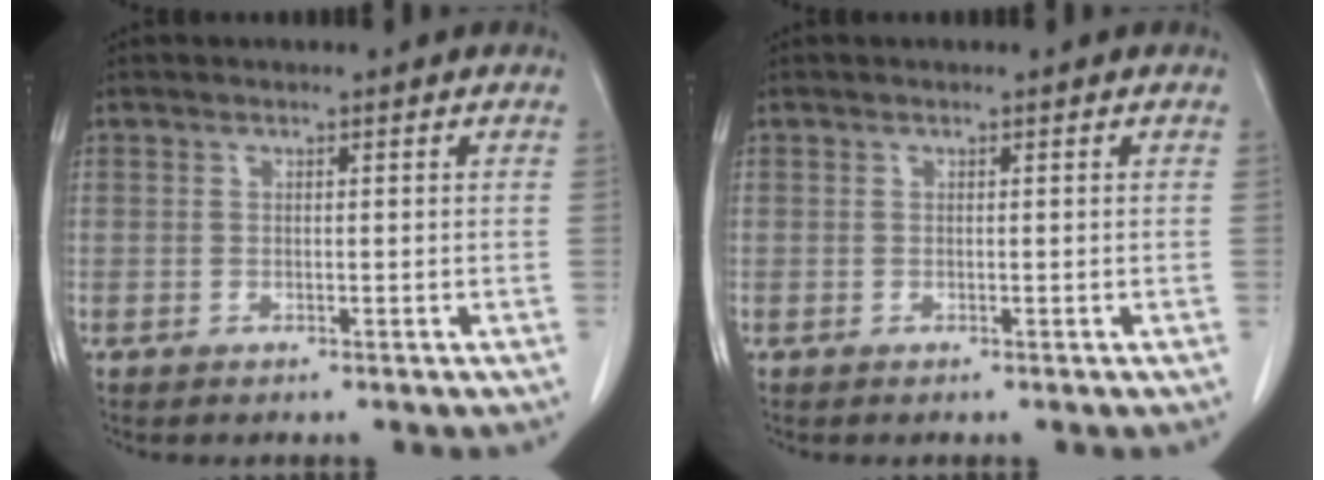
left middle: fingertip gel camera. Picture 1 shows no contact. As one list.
[{"total": 0.0}]